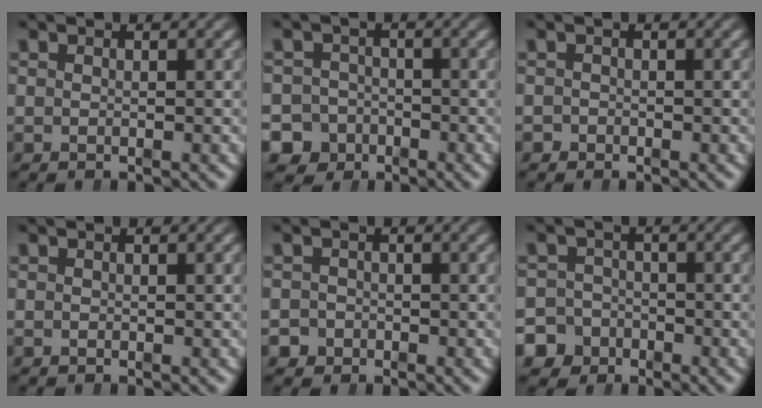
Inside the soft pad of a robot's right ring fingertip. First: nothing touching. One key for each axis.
{"total": 8.3, "fx": -4.3, "fy": 6.9, "fz": 1.6, "tx": -0.032, "ty": -0.035, "tz": -0.072}
{"total": 1.0, "fx": -0.8, "fy": 0.4, "fz": -0.3, "tx": 0.008, "ty": -0.010, "tz": -0.012}
{"total": 0.0}
{"total": 2.9, "fx": -1.7, "fy": 2.4, "fz": 0.0, "tx": -0.005, "ty": -0.019, "tz": -0.025}
{"total": 7.4, "fx": -4.1, "fy": 6.0, "fz": 1.3, "tx": -0.026, "ty": -0.031, "tz": -0.070}